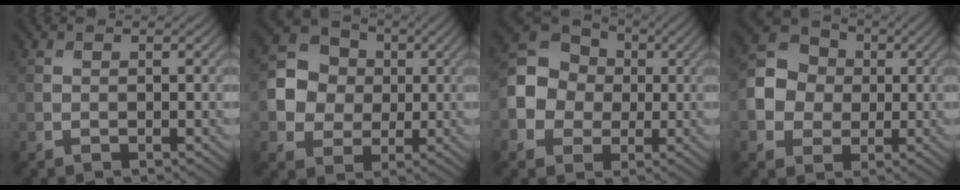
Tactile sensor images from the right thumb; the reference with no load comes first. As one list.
[{"total": 7.8, "force": [0.2, 7.0, 3.5], "torque": [-0.086, 0.012, -0.004]}, {"total": 9.0, "force": [-0.5, 8.0, 4.1], "torque": [-0.106, 0.009, -0.026]}, {"total": 7.3, "force": [-0.3, 6.4, 3.4], "torque": [-0.083, 0.006, -0.015]}]